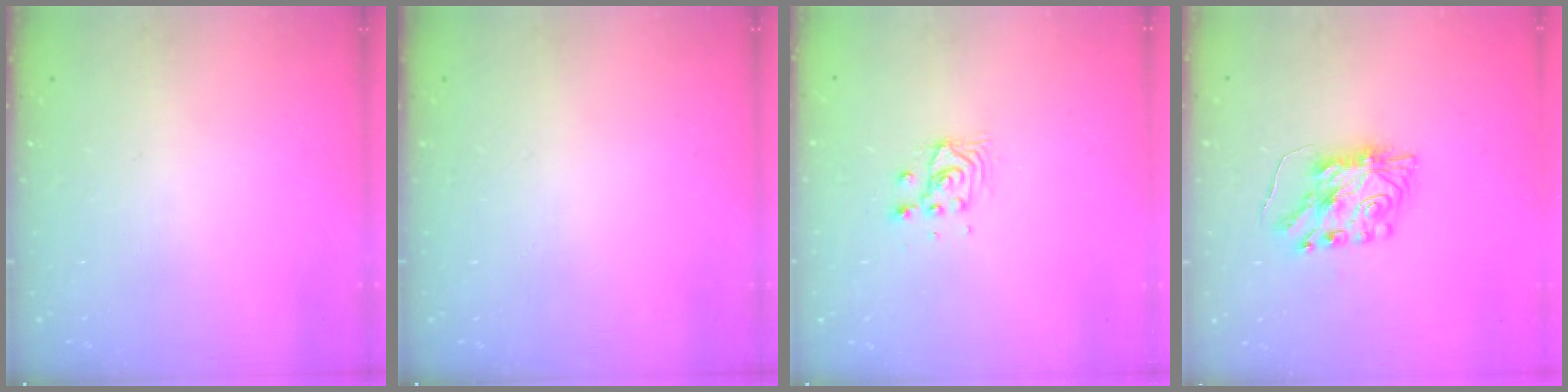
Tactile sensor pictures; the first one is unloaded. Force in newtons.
{"total": 0.0}
{"total": 4.4, "press": 4.4, "slide": 0.3}
{"total": 8.4, "press": 8.4, "slide": 0.4}